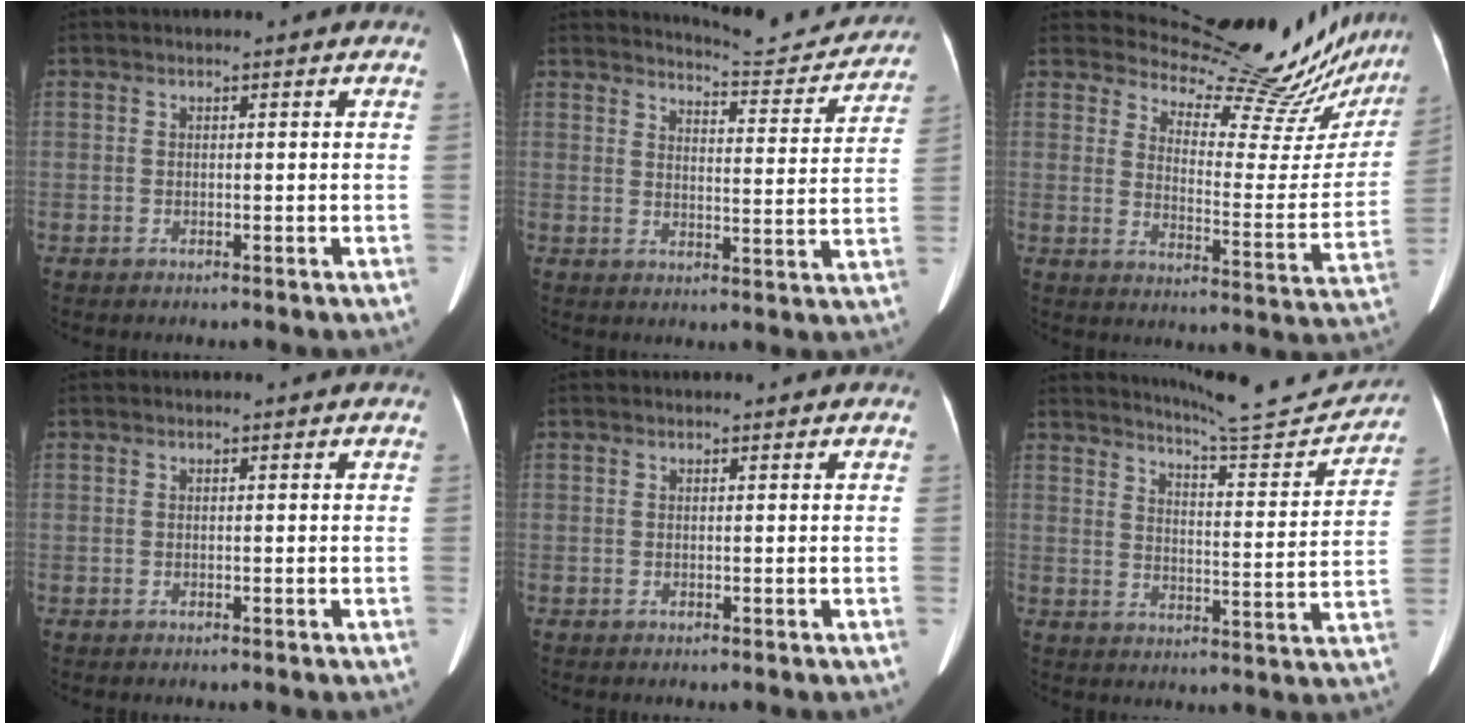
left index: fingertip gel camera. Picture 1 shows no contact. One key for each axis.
{"total": 11.3, "fx": 11.2, "fy": 0.8, "fz": 1.2, "tx": -0.010, "ty": -0.034, "tz": 0.134}
{"total": 21.0, "fx": 20.2, "fy": 3.1, "fz": 4.8, "tx": -0.060, "ty": -0.099, "tz": 0.240}
{"total": 0.0}
{"total": 0.0}
{"total": 14.6, "fx": 14.2, "fy": 0.1, "fz": 3.1, "tx": -0.045, "ty": -0.045, "tz": 0.185}